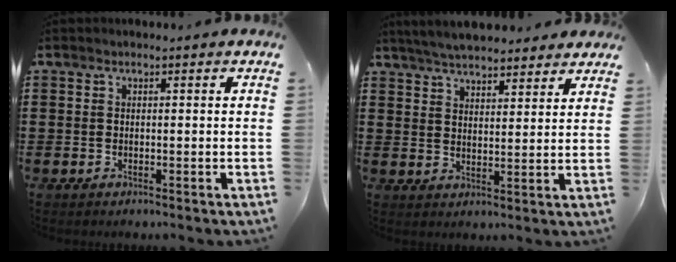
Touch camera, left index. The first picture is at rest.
{"total": 5.1, "force": [4.9, 0.6, 1.1], "torque": [-0.038, -0.013, 0.090]}